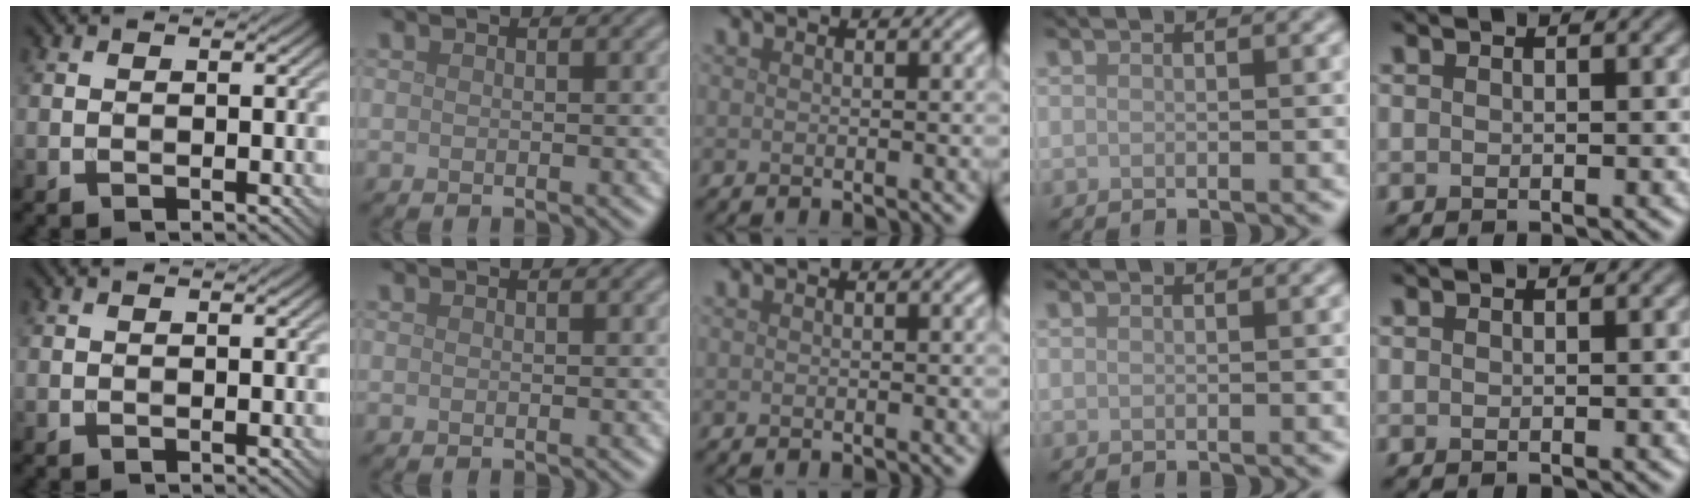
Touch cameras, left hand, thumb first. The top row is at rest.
{}